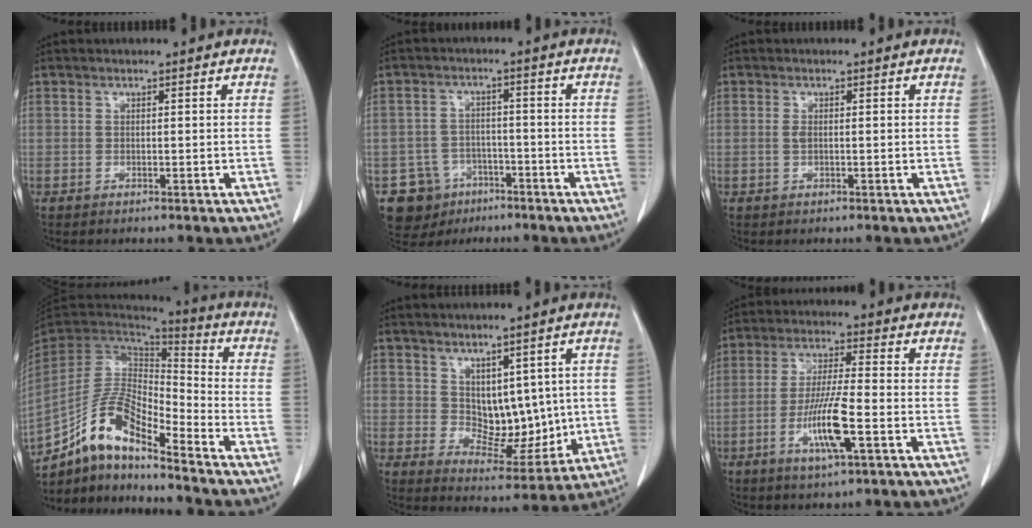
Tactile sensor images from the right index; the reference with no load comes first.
{"total": 7.9, "force": [-4.2, 6.7, 0.9], "torque": [-0.019, 0.011, -0.057]}
{"total": 0.9, "force": [0.1, 0.3, 0.8], "torque": [-0.018, 0.001, 0.003]}
{"total": 13.6, "force": [-10.2, 3.2, 8.3], "torque": [-0.162, 0.019, -0.192]}
{"total": 8.2, "force": [1.6, 5.3, 6.0], "torque": [-0.075, 0.001, 0.049]}
{"total": 9.1, "force": [-3.1, 0.5, 8.6], "torque": [-0.166, -0.010, -0.058]}